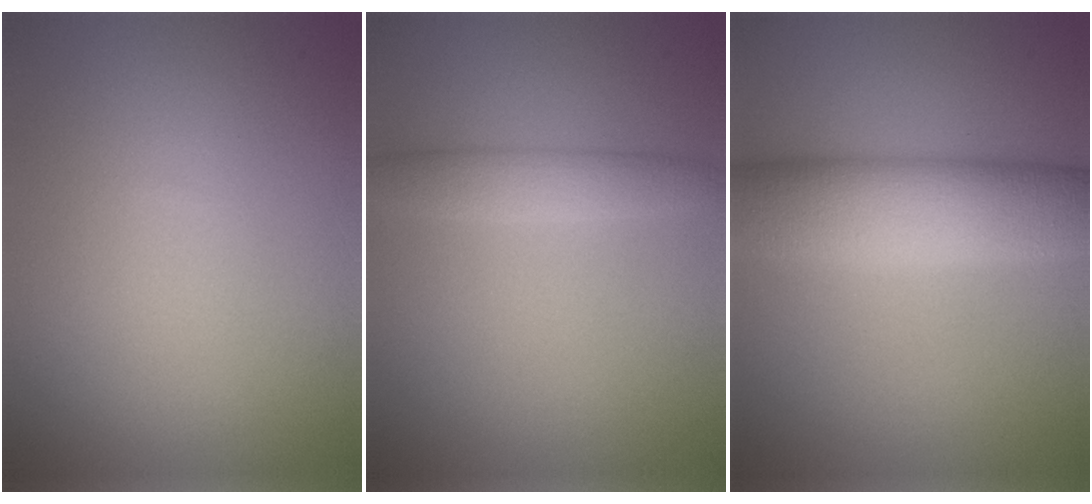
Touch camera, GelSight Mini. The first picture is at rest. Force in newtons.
{"total": 2.5, "press": 2.5, "slide": 0.0}
{"total": 8.4, "press": 8.4, "slide": 0.2}